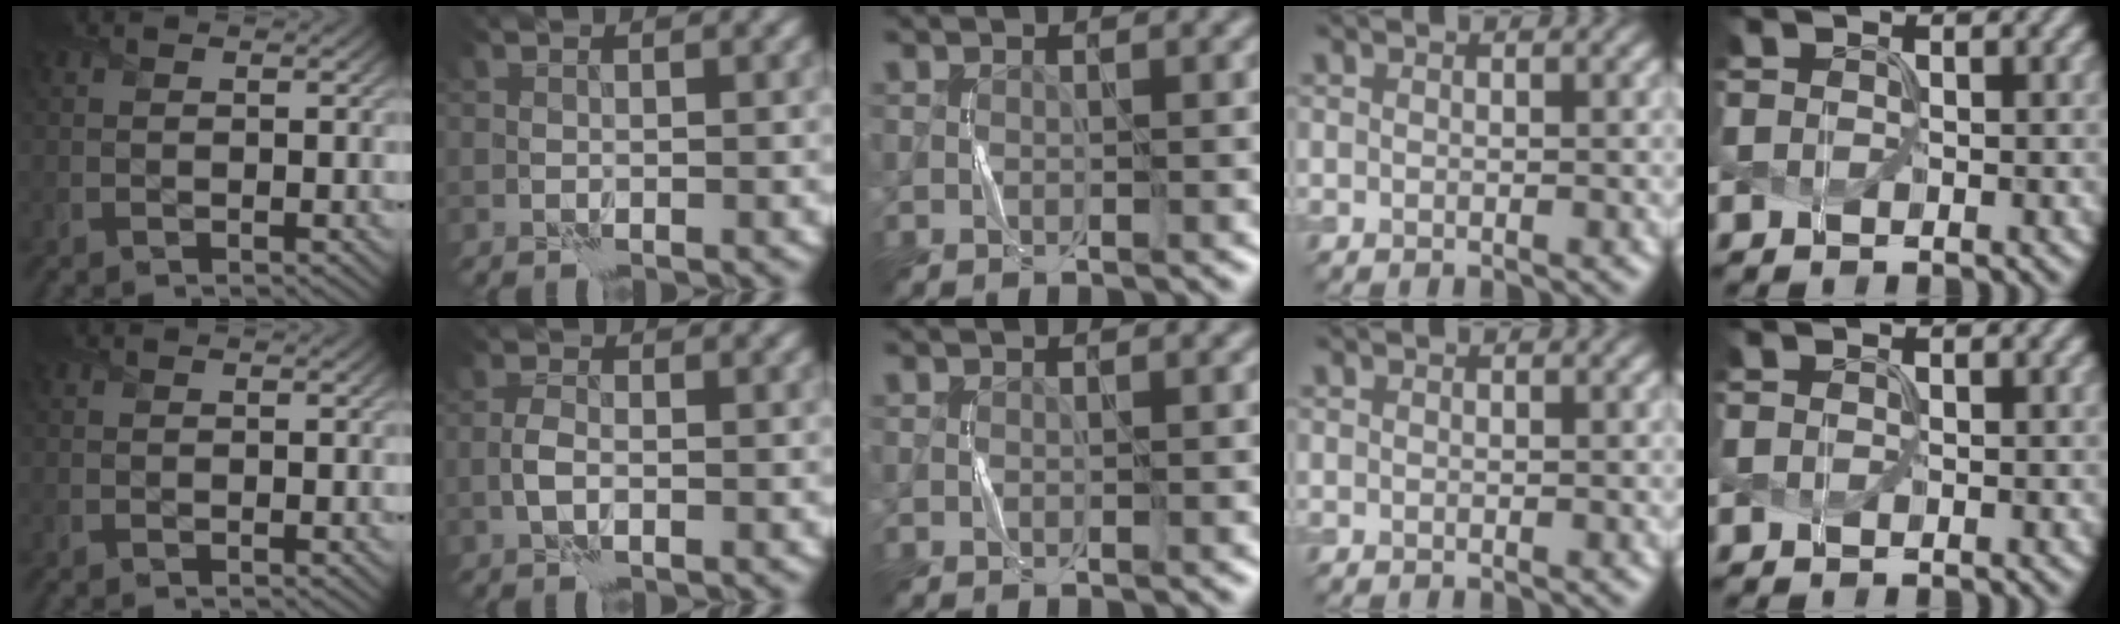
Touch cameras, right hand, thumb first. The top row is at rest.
{"index": {"total": 1.4, "force": [-0.4, 0.5, 1.3], "torque": [-0.025, 0.002, -0.012]}}